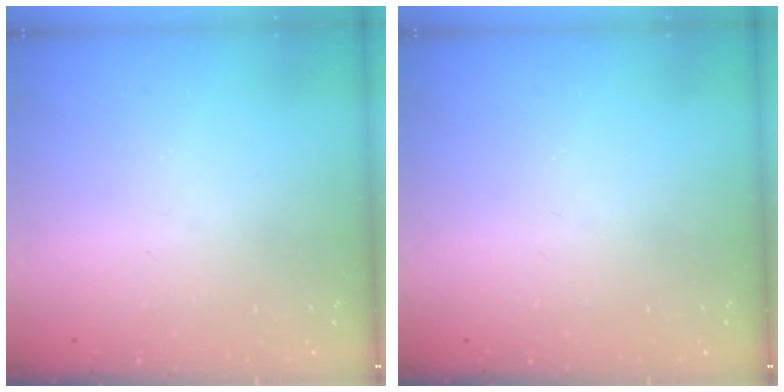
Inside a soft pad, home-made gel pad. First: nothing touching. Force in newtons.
{"total": 0.0}